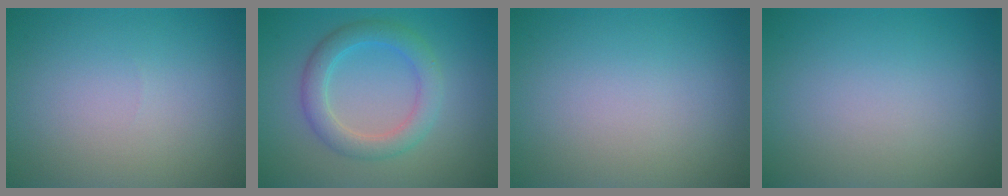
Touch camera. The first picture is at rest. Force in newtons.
{"total": 3.6, "press": 3.6, "slide": 0.1}
{"total": 0.0}
{"total": 0.0}